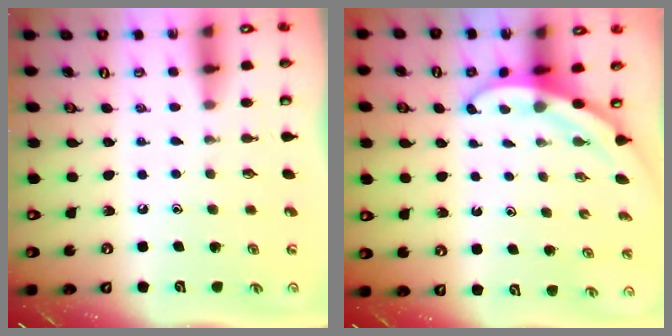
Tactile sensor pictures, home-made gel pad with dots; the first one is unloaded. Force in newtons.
{"total": 3.4, "press": 3.4, "slide": 0.2}